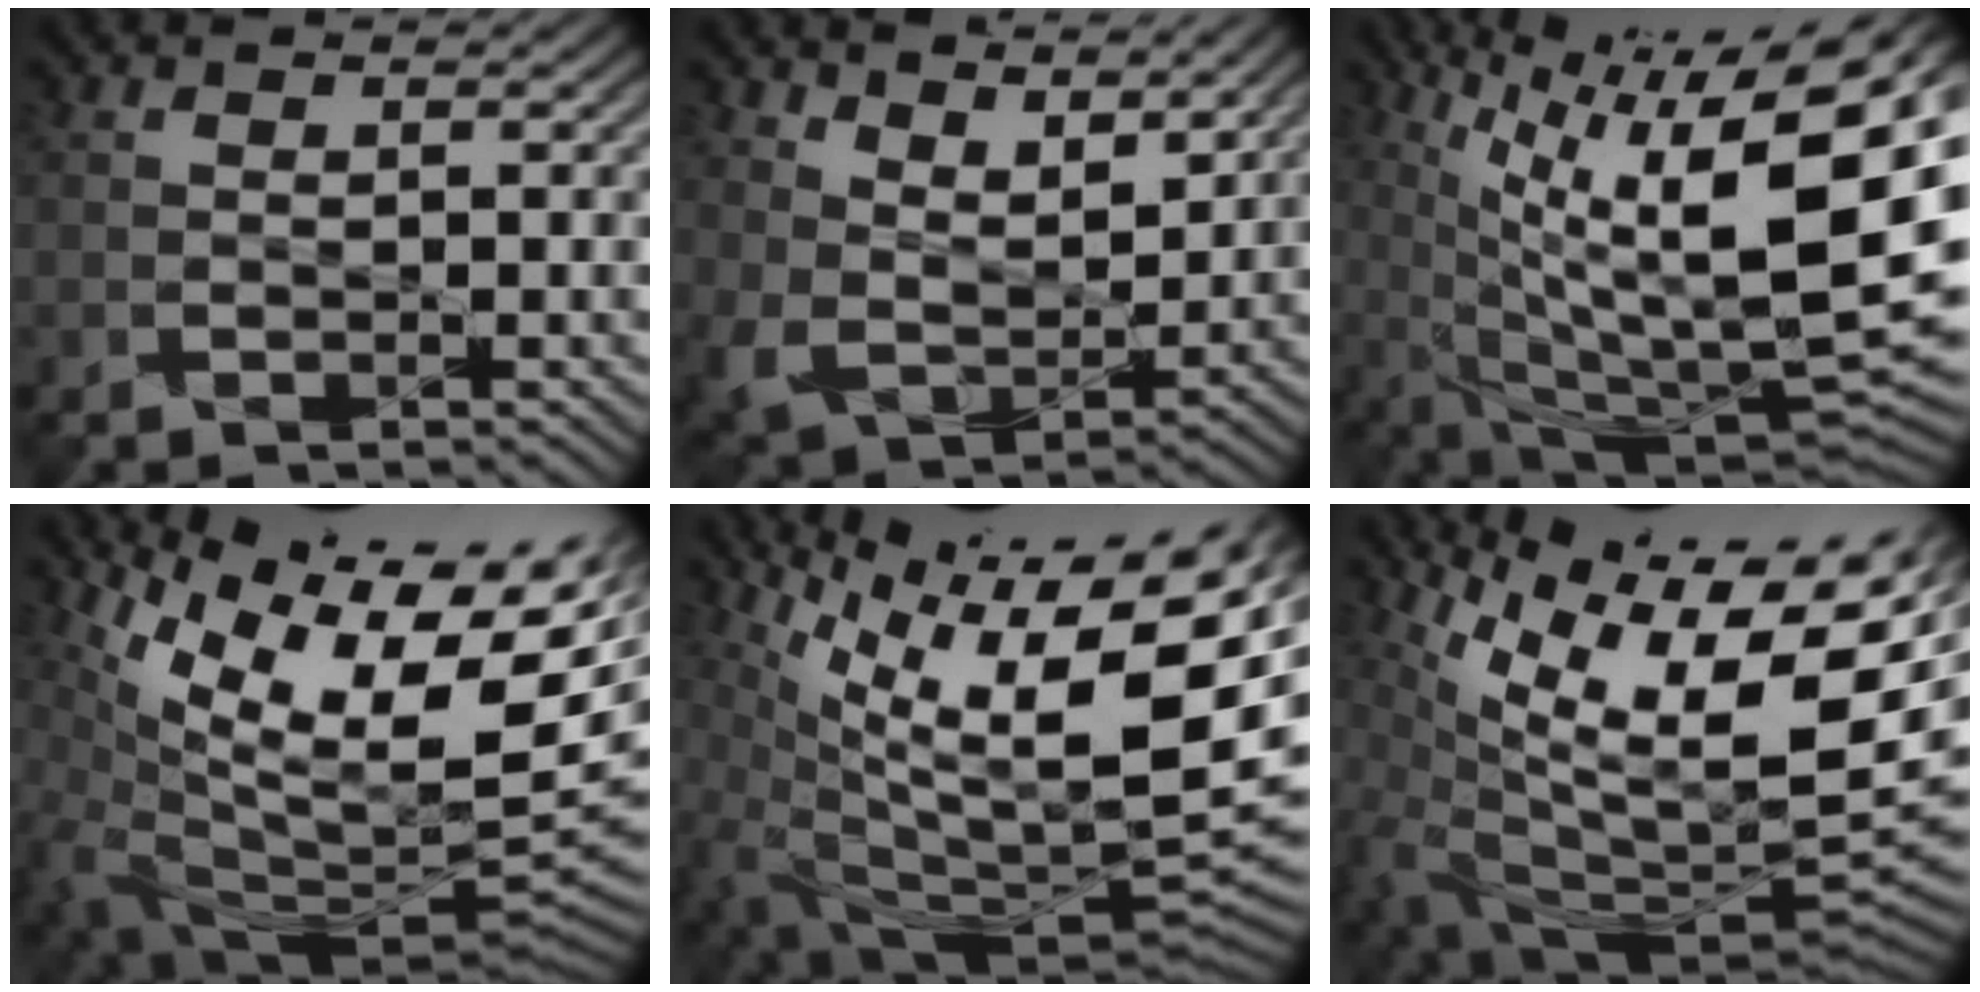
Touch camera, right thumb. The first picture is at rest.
{"total": 7.9, "force": [6.0, 3.9, 3.4], "torque": [-0.091, -0.006, 0.114]}
{"total": 21.4, "force": [5.9, 6.9, 19.4], "torque": [-0.284, 0.029, 0.110]}
{"total": 15.4, "force": [3.2, 6.0, 13.8], "torque": [-0.213, -0.013, 0.098]}
{"total": 15.7, "force": [6.2, 4.3, 13.8], "torque": [-0.232, 0.019, 0.135]}
{"total": 16.8, "force": [4.5, 5.9, 15.0], "torque": [-0.219, 0.015, 0.119]}